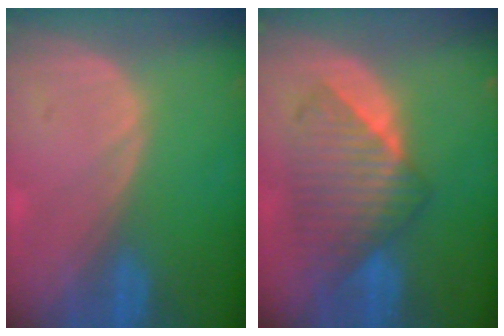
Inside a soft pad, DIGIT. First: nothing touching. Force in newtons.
{"total": 8.0, "press": 7.9, "slide": 1.4}